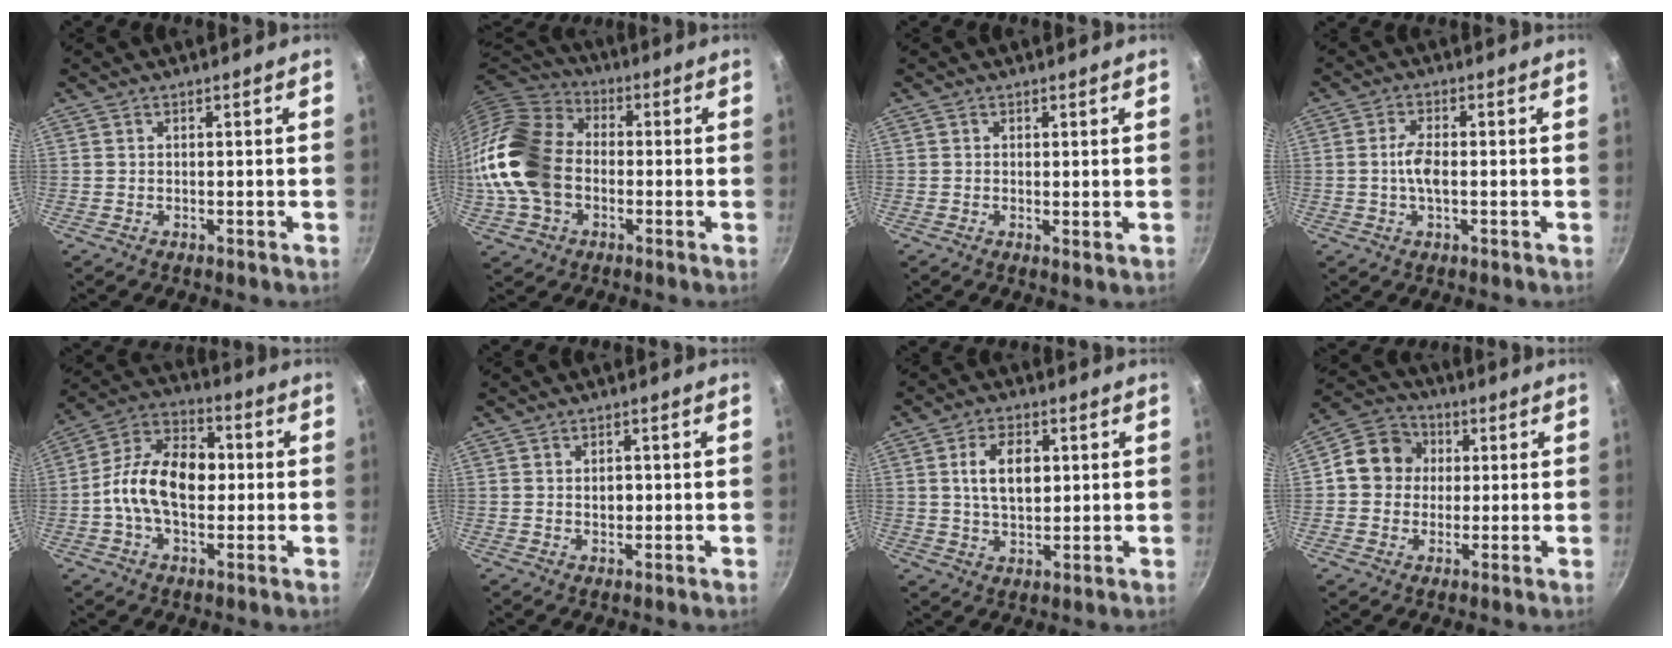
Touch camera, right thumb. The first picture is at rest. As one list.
[{"total": 18.4, "force": [-2.3, 13.6, 12.1], "torque": [-0.232, 0.035, -0.055]}, {"total": 0.9, "force": [0.4, 0.4, 0.8], "torque": [-0.013, -0.007, 0.003]}, {"total": 4.3, "force": [-0.3, 1.8, 3.9], "torque": [-0.080, 0.007, -0.010]}, {"total": 15.6, "force": [-0.6, 10.0, 12.0], "torque": [-0.172, 0.037, -0.031]}, {"total": 2.3, "force": [0.2, 1.6, 1.7], "torque": [-0.015, 0.001, 0.003]}, {"total": 8.7, "force": [1.8, 5.2, 6.8], "torque": [-0.104, -0.003, 0.030]}, {"total": 9.9, "force": [1.2, 8.9, 4.0], "torque": [-0.034, 0.015, 0.000]}]